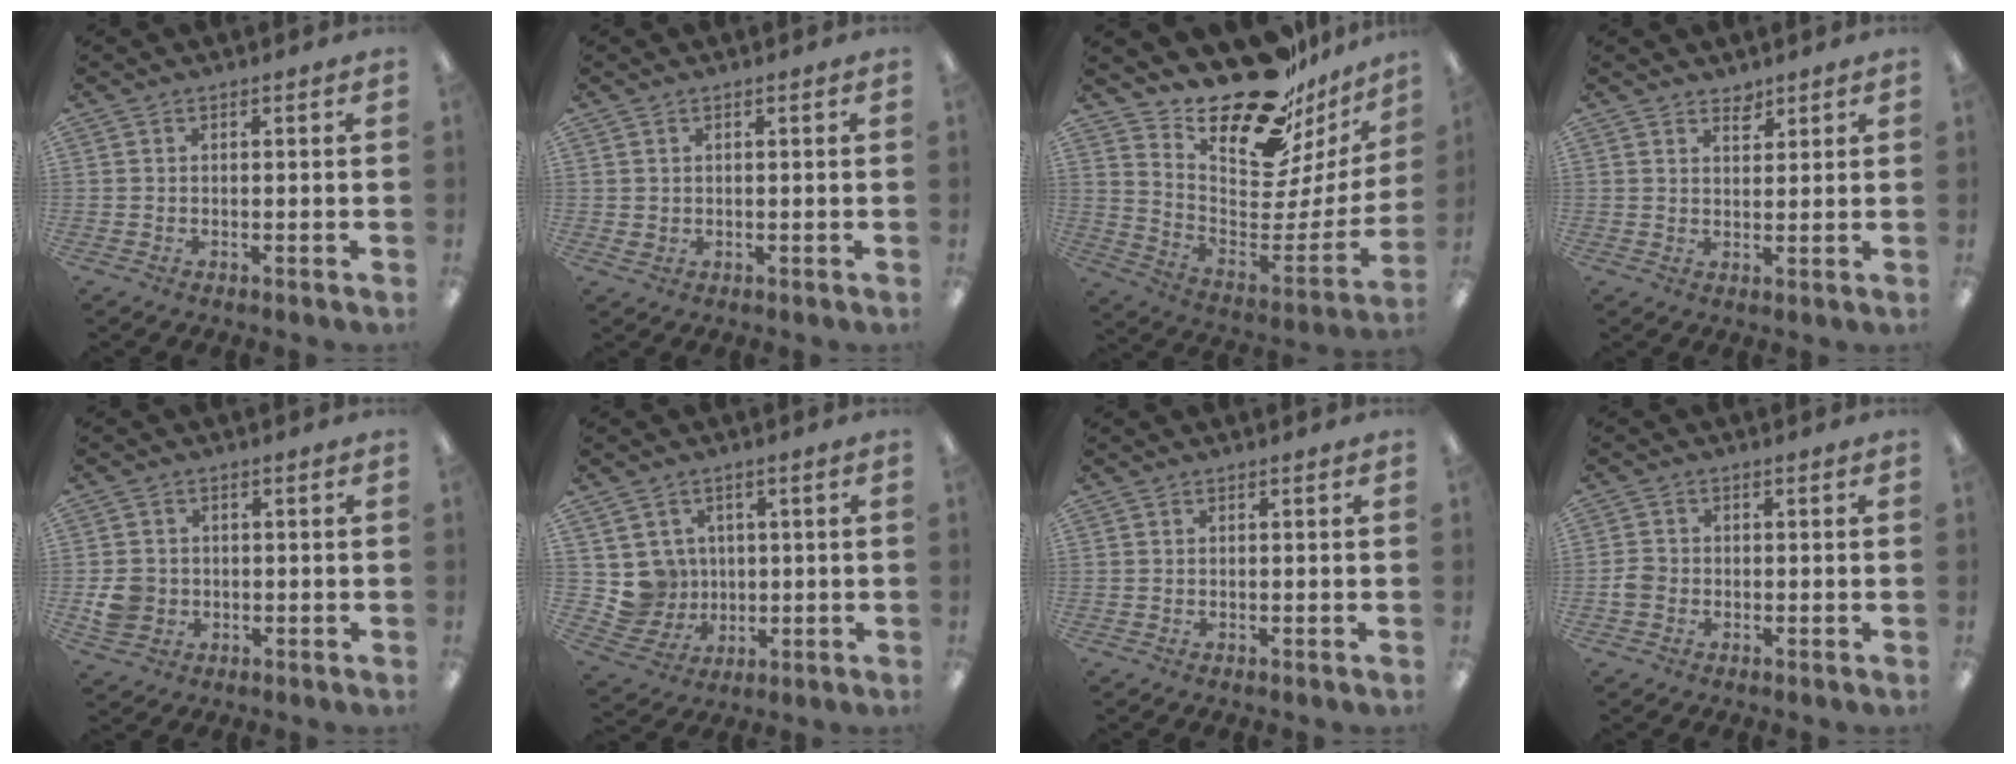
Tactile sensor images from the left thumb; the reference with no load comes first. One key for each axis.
{"total": 1.1, "fx": 0.8, "fy": 0.8, "fz": 0.2, "tx": -0.005, "ty": 0.002, "tz": 0.014}
{"total": 22.2, "fx": 18.7, "fy": 7.4, "fz": 9.3, "tx": -0.124, "ty": -0.158, "tz": 0.318}
{"total": 3.0, "fx": 2.7, "fy": 1.2, "fz": 0.5, "tx": 0.004, "ty": -0.021, "tz": 0.047}
{"total": 5.3, "fx": -0.7, "fy": 4.9, "fz": 2.0, "tx": -0.028, "ty": 0.005, "tz": -0.010}
{"total": 7.5, "fx": 1.8, "fy": 7.2, "fz": 0.5, "tx": -0.033, "ty": -0.006, "tz": 0.046}
{"total": 0.0}
{"total": 2.6, "fx": -0.8, "fy": 2.2, "fz": 1.2, "tx": -0.020, "ty": 0.006, "tz": -0.016}